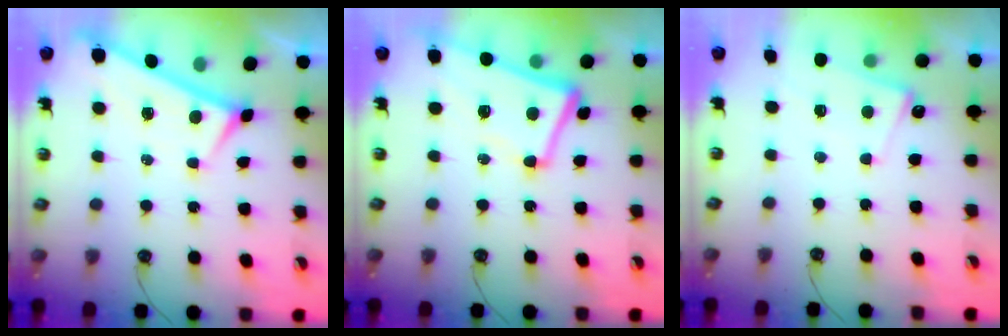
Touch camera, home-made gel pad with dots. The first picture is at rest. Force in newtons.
{"total": 2.8, "press": 2.1, "slide": 1.9}
{"total": 4.3, "press": 4.3, "slide": 0.3}